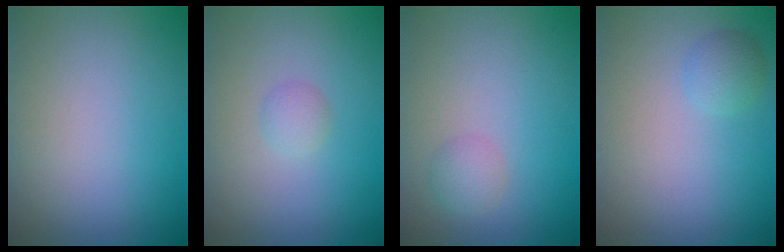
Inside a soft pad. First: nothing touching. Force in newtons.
{"total": 1.0, "press": 1.0, "slide": 0.0}
{"total": 1.4, "press": 1.4, "slide": 0.1}
{"total": 1.5, "press": 1.5, "slide": 0.1}